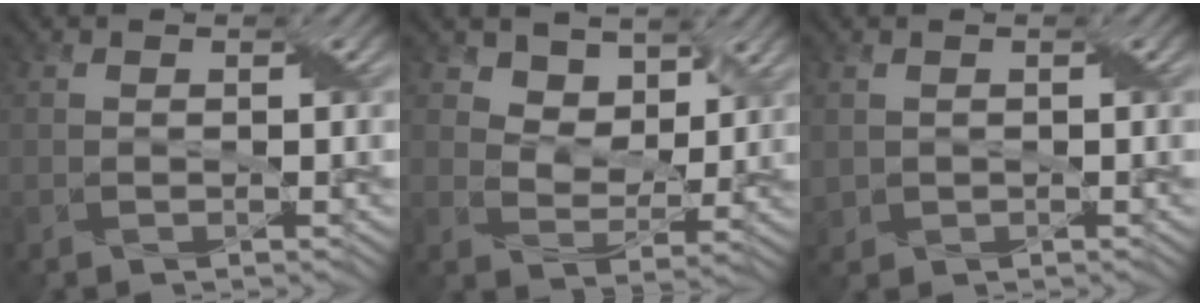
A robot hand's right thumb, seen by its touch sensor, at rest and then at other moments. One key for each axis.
{"total": 5.5, "fx": 3.8, "fy": 3.4, "fz": 2.1, "tx": -0.055, "ty": -0.017, "tz": 0.066}
{"total": 1.3, "fx": 0.4, "fy": 1.2, "fz": 0.3, "tx": -0.016, "ty": -0.002, "tz": 0.011}